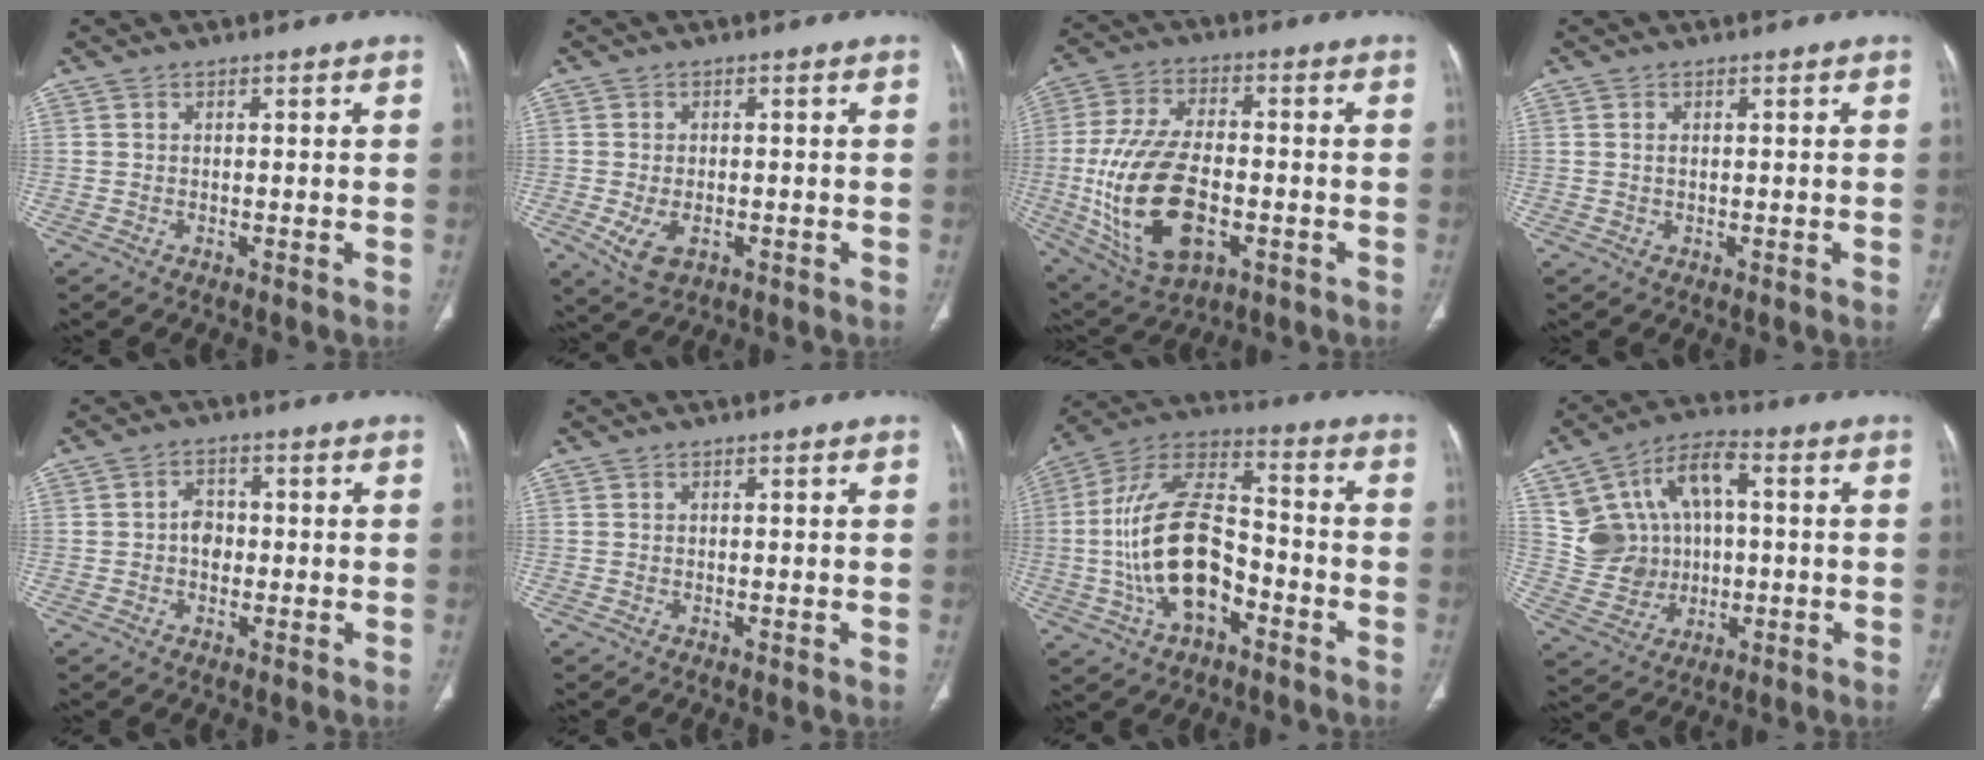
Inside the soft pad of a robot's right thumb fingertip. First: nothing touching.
{"total": 5.3, "force": [-1.5, 3.2, 4.0], "torque": [-0.076, -0.002, -0.017]}
{"total": 19.7, "force": [-3.9, 10.7, 16.0], "torque": [-0.315, 0.010, -0.054]}
{"total": 0.9, "force": [0.3, 0.4, 0.7], "torque": [-0.017, 0.002, 0.007]}
{"total": 3.5, "force": [-0.3, 2.7, 2.1], "torque": [-0.020, 0.009, -0.011]}
{"total": 0.0}
{"total": 18.6, "force": [-4.7, 9.7, 15.1], "torque": [-0.283, 0.046, -0.085]}
{"total": 14.1, "force": [2.2, 11.0, 8.5], "torque": [-0.126, 0.020, 0.048]}